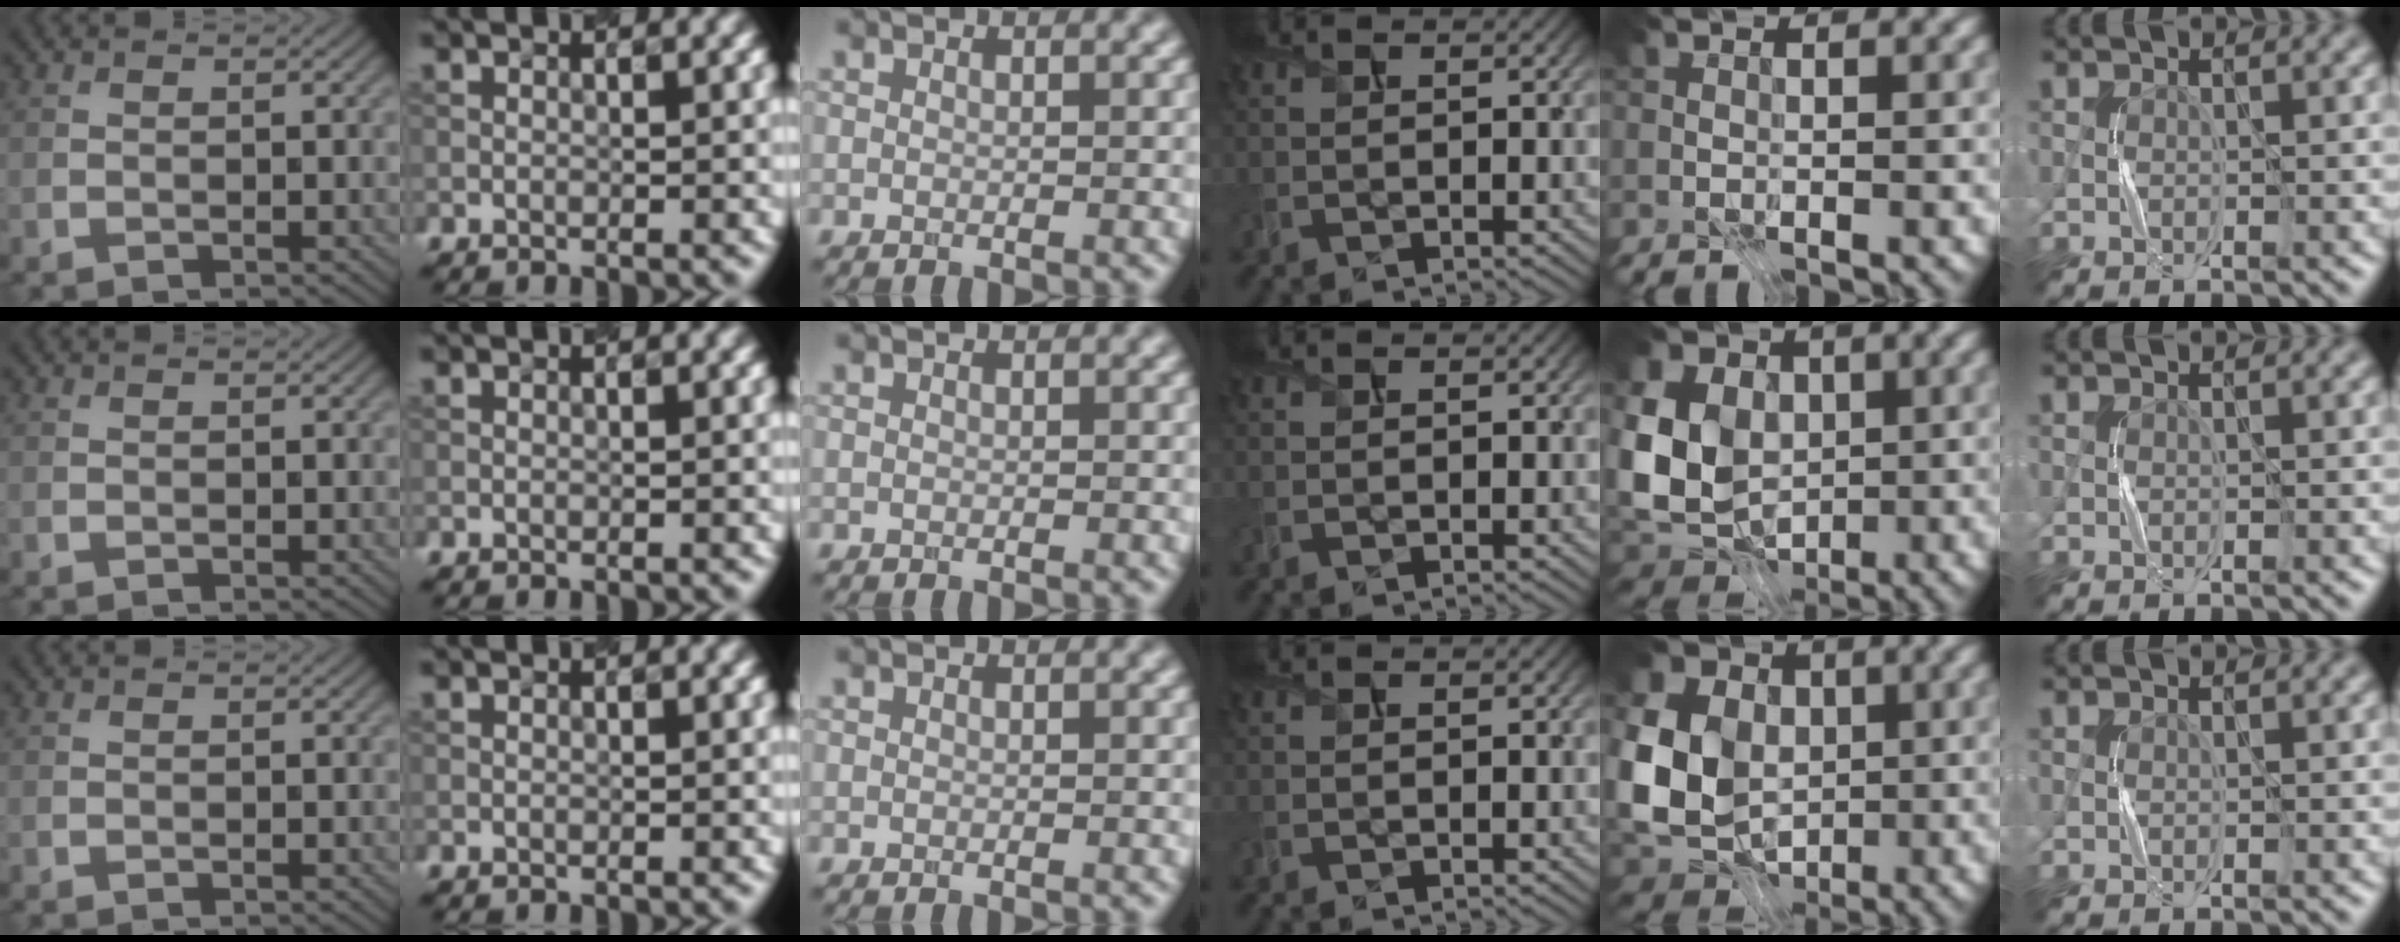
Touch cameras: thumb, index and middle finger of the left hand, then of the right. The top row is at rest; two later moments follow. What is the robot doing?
{"motion": "press", "object": "calculator"}